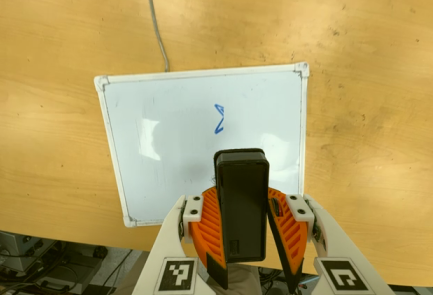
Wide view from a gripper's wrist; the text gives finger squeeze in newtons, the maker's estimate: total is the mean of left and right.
{"total": 8.4, "left": 8.5, "right": 8.3}